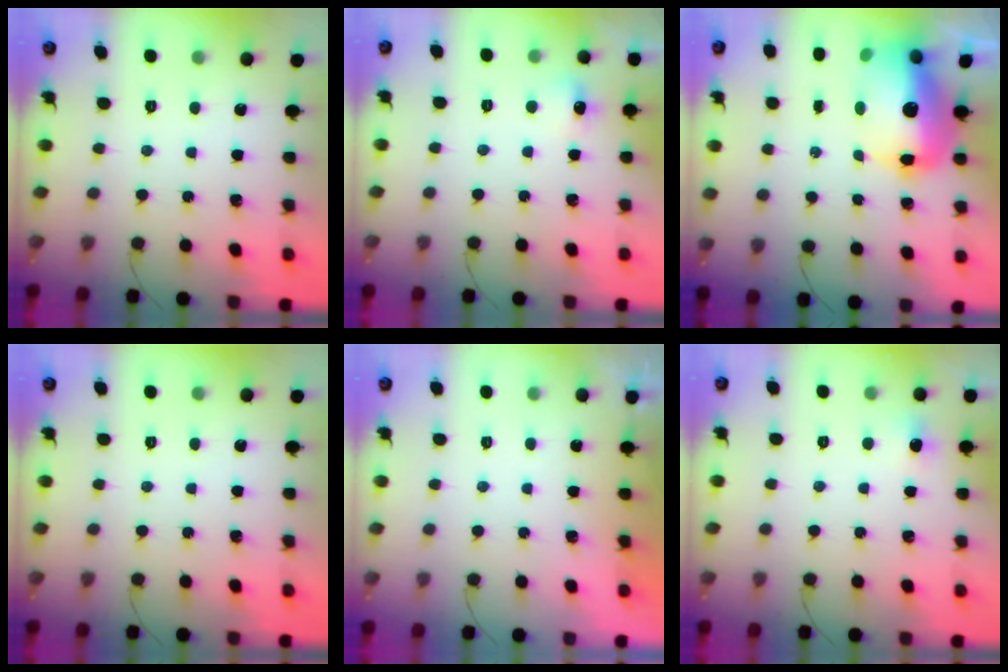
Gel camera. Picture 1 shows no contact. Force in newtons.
{"total": 6.1, "press": 5.9, "slide": 1.6}
{"total": 16.7, "press": 16.2, "slide": 4.1}
{"total": 0.0}
{"total": 1.8, "press": 0.1, "slide": 1.8}
{"total": 9.1, "press": 4.3, "slide": 8.1}